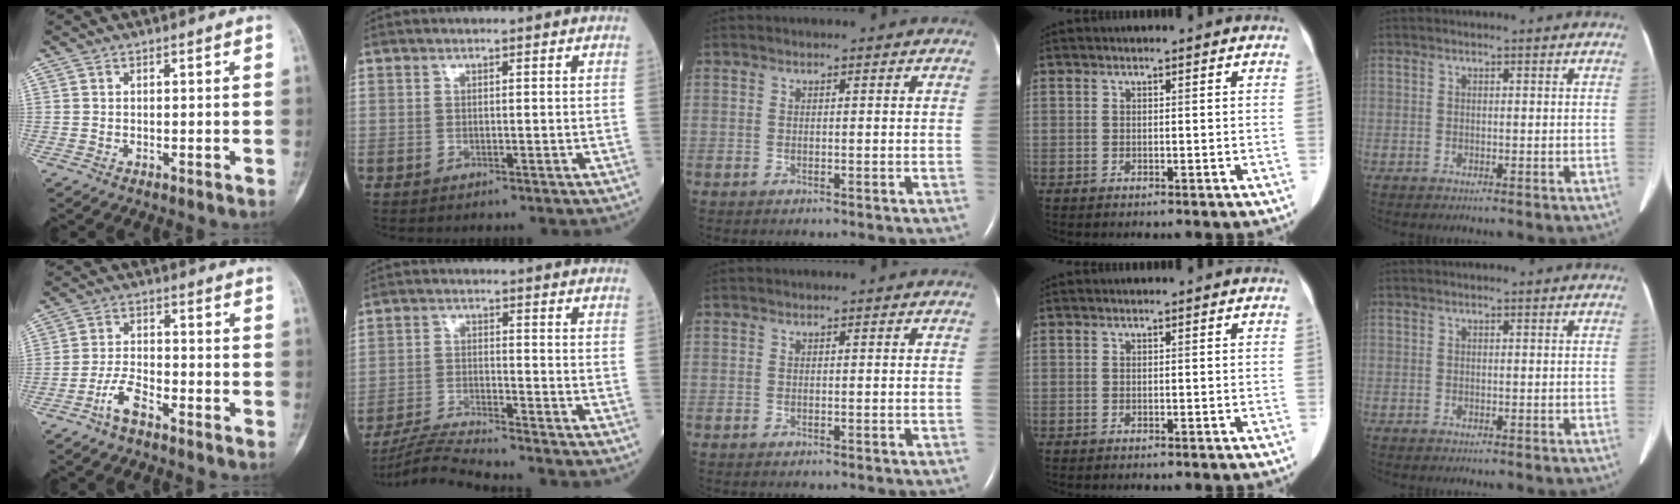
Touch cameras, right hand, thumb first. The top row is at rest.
{"thumb": {"total": 5.0, "force": [-3.4, 1.8, 3.2], "torque": [-0.065, 0.025, -0.068]}, "index": {"total": 5.9, "force": [-5.4, -2.0, 1.0], "torque": [-0.028, -0.019, -0.106]}}